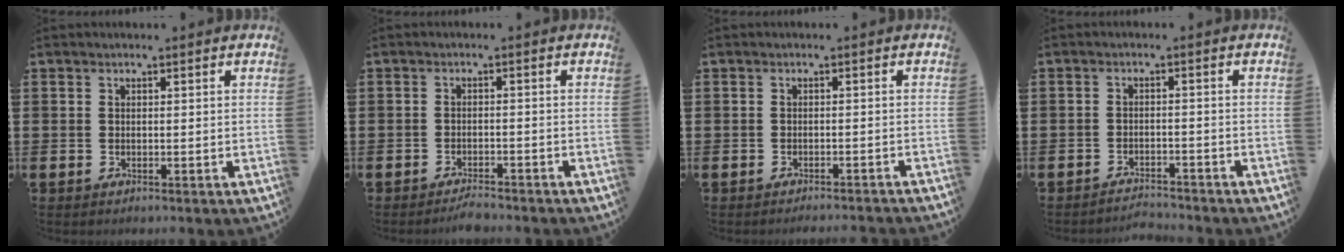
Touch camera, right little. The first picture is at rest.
{"total": 1.7, "force": [-1.7, 0.0, 0.3], "torque": [-0.009, 0.004, -0.035]}
{"total": 1.0, "force": [-0.9, -0.2, 0.0], "torque": [0.000, 0.001, -0.019]}
{"total": 2.2, "force": [-2.2, 0.0, -0.2], "torque": [-0.004, 0.004, -0.047]}